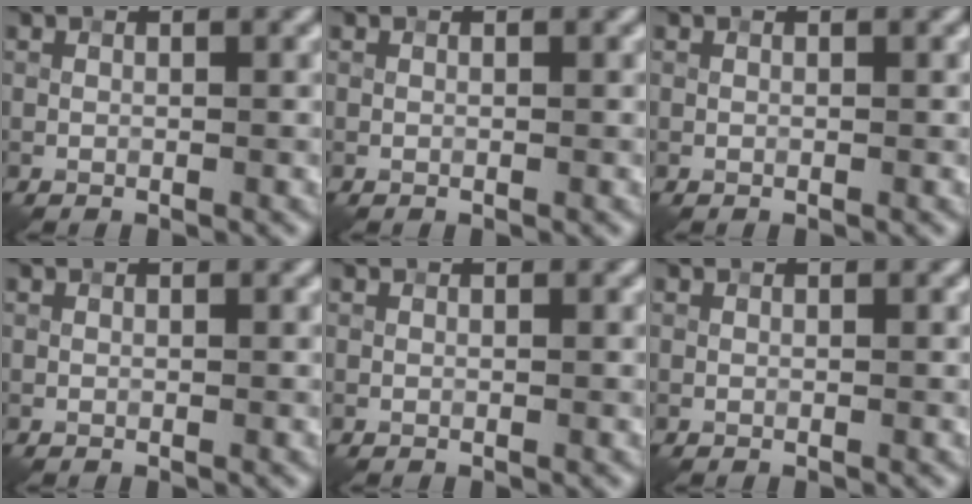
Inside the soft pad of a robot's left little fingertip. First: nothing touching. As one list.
[{"total": 0.0}, {"total": 0.0}, {"total": 0.0}, {"total": 0.0}, {"total": 0.0}]